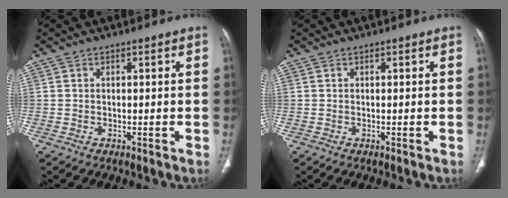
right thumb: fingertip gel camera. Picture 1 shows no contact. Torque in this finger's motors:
{"motor_torque": [-0.04, 0.05, -0.08, 0.07, 0.00]}